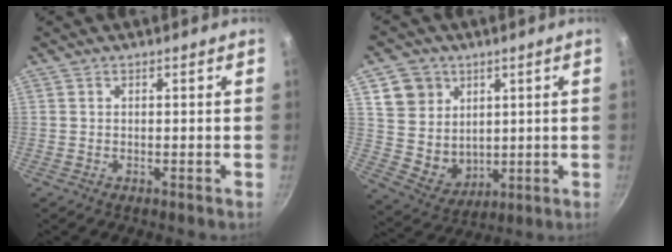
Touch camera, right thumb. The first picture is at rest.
{"total": 11.5, "force": [4.2, 10.0, 4.0], "torque": [-0.039, -0.015, 0.093]}